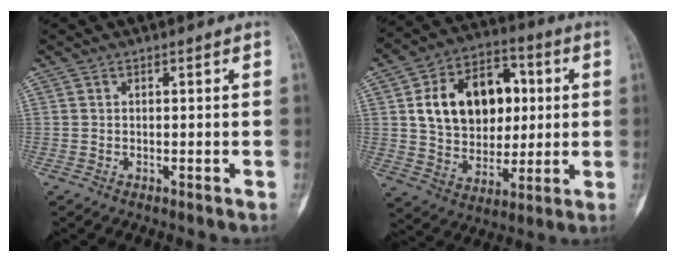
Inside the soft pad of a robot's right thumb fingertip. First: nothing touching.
{"total": 19.0, "force": [3.7, 13.5, 12.9], "torque": [-0.164, 0.009, 0.064]}